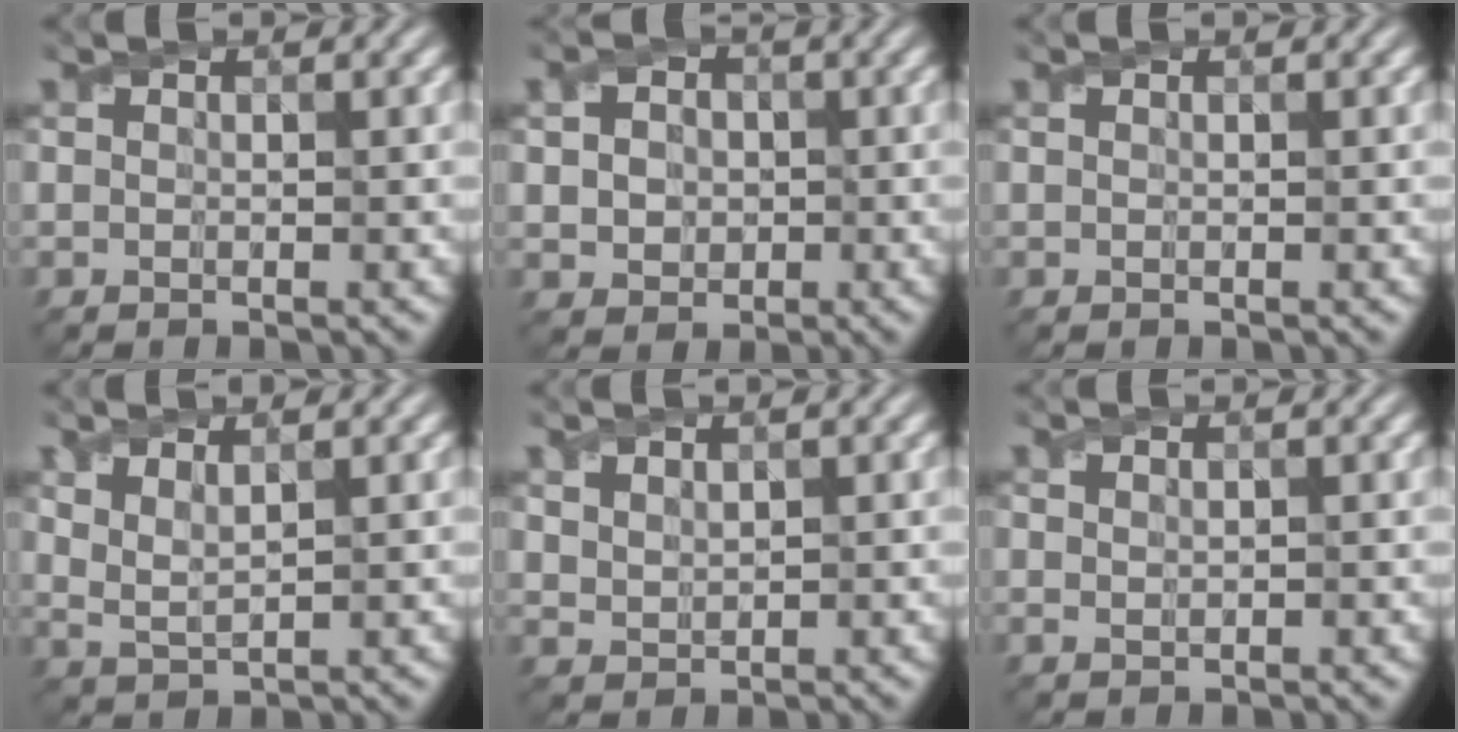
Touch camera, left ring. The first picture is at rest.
{"total": 4.9, "force": [0.8, 4.1, 2.6], "torque": [-0.043, 0.021, -0.003]}
{"total": 0.0}
{"total": 2.2, "force": [1.6, 0.7, 1.3], "torque": [-0.029, -0.007, 0.037]}
{"total": 1.5, "force": [1.1, 0.8, 0.5], "torque": [-0.014, -0.003, 0.028]}
{"total": 0.8, "force": [0.4, 0.5, 0.5], "torque": [-0.011, -0.002, 0.011]}